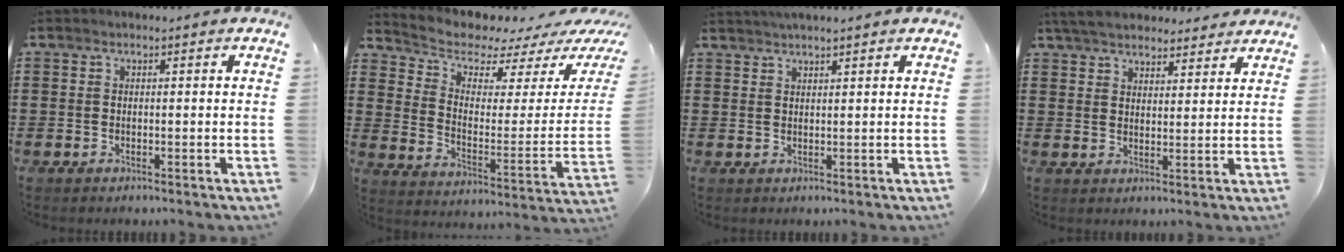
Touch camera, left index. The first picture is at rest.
{"total": 5.6, "force": [5.2, 1.8, 0.8], "torque": [-0.055, -0.045, 0.088]}
{"total": 1.7, "force": [1.6, -0.2, 0.4], "torque": [-0.010, 0.002, 0.032]}
{"total": 5.3, "force": [5.0, 1.2, 1.5], "torque": [-0.045, -0.012, 0.092]}